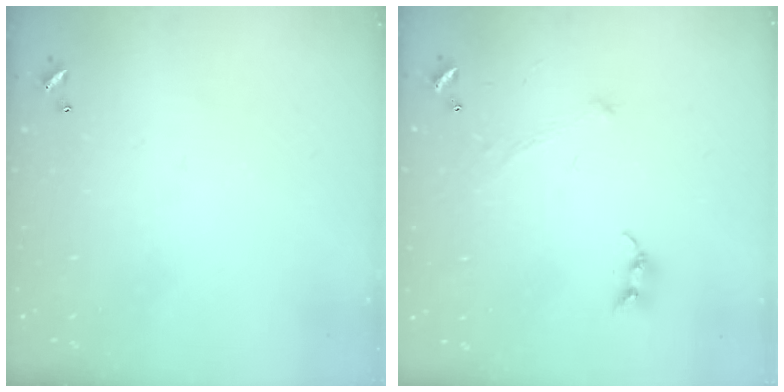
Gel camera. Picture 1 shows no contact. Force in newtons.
{"total": 0.0}